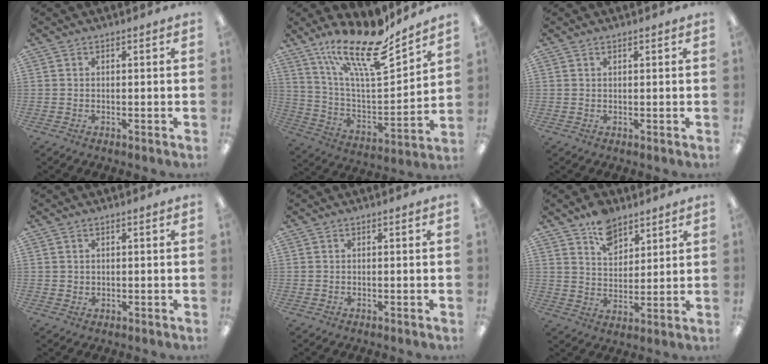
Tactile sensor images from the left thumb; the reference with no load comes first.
{"total": 21.7, "force": [16.0, 5.9, 13.3], "torque": [-0.242, -0.107, 0.273]}
{"total": 0.7, "force": [0.4, 0.2, 0.4], "torque": [-0.010, 0.002, 0.008]}
{"total": 1.2, "force": [0.6, 1.0, 0.1], "torque": [-0.004, 0.003, 0.010]}
{"total": 0.0}
{"total": 9.2, "force": [6.6, 5.4, 3.4], "torque": [-0.051, -0.035, 0.120]}